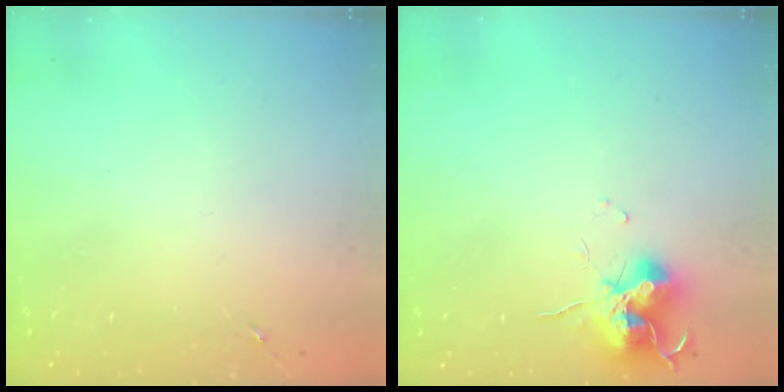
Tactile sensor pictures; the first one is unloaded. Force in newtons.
{"total": 12.6, "press": 12.5, "slide": 1.4}